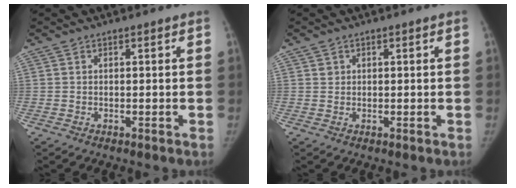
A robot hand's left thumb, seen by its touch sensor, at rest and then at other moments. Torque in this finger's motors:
{"motor_torque": [-0.49, -0.34, -0.46, 0.22, -0.08]}